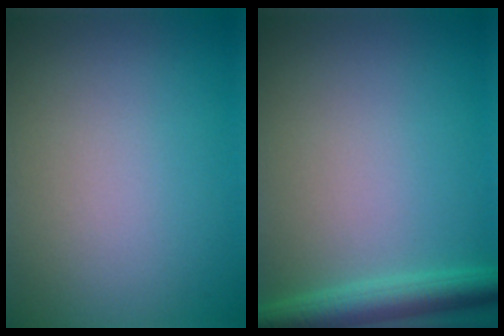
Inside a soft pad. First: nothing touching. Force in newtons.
{"total": 3.4, "press": 3.4, "slide": 0.2}